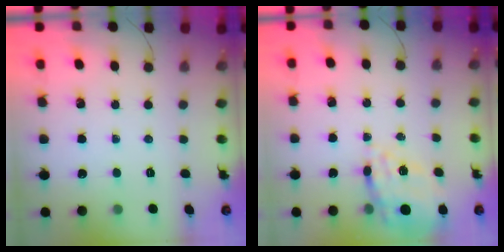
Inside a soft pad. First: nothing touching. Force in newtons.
{"total": 12.4, "press": 11.8, "slide": 3.9}